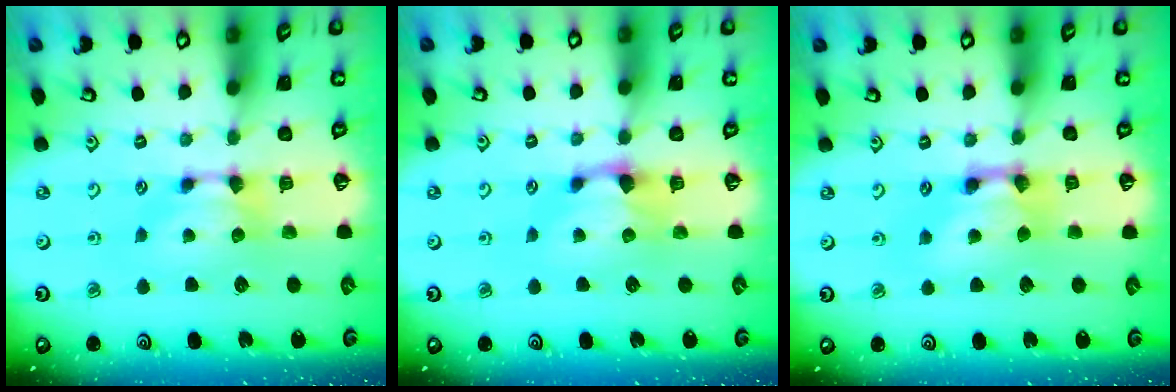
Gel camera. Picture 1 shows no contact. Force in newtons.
{"total": 1.6, "press": 1.2, "slide": 1.0}
{"total": 3.5, "press": 3.5, "slide": 0.2}